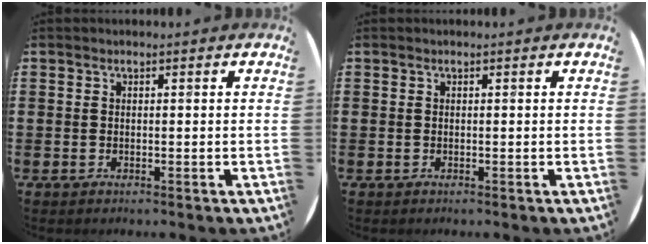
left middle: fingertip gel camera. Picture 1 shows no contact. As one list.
[{"total": 0.0}]